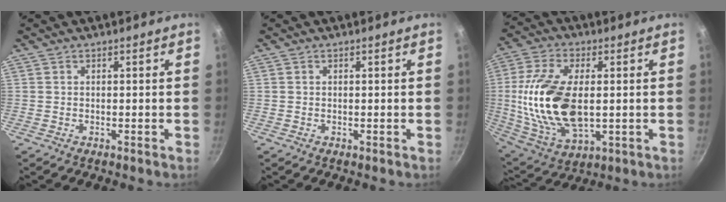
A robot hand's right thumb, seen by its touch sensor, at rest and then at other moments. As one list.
[{"total": 0.0}, {"total": 19.8, "force": [0.5, 10.6, 16.7], "torque": [-0.327, 0.001, 0.015]}]